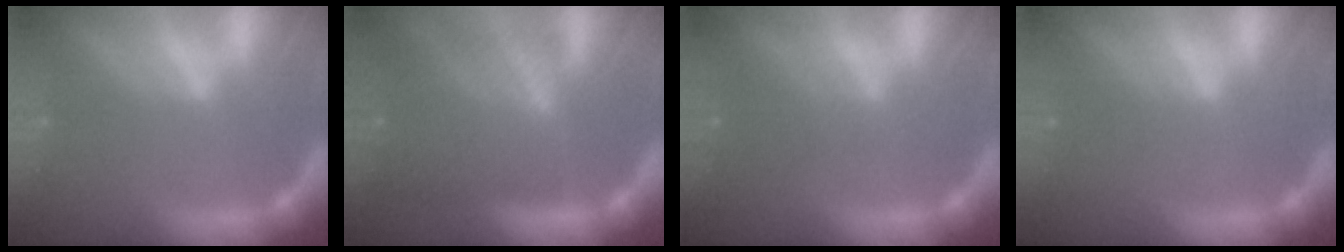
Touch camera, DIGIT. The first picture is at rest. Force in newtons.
{"total": 9.6}
{"total": 2.5}
{"total": 0.0}